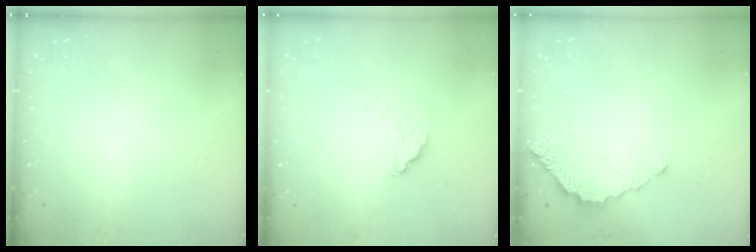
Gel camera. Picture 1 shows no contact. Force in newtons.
{"total": 1.5, "press": 1.5, "slide": 0.1}
{"total": 3.2, "press": 3.2, "slide": 0.3}